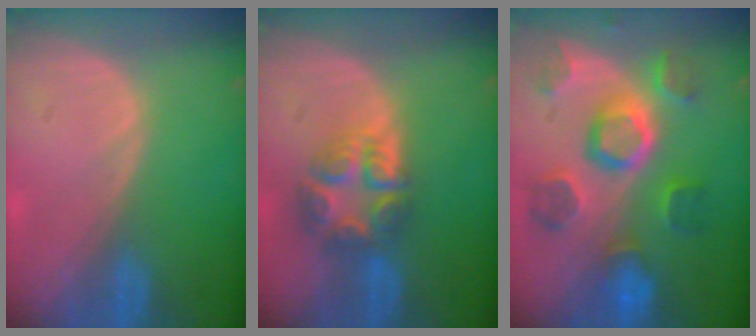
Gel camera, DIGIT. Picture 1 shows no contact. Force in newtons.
{"total": 7.6, "press": 6.6, "slide": 3.8}
{"total": 10.7, "press": 9.7, "slide": 4.4}